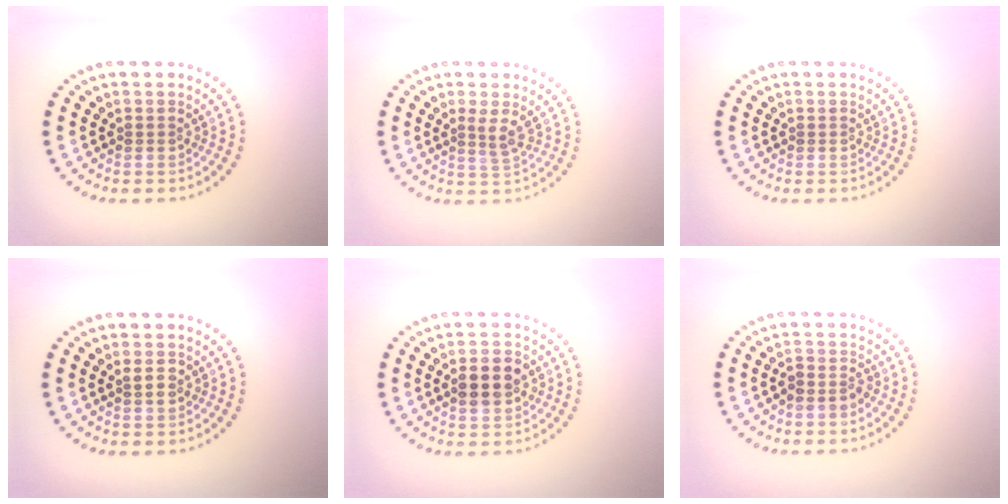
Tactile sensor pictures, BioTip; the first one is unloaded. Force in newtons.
{"total": 1.8, "press": 1.3, "slide": 1.2}
{"total": 0.0}
{"total": 1.4, "press": 1.4, "slide": 0.3}
{"total": 3.9, "press": 3.9, "slide": 0.0}
{"total": 1.5, "press": 1.2, "slide": 0.8}